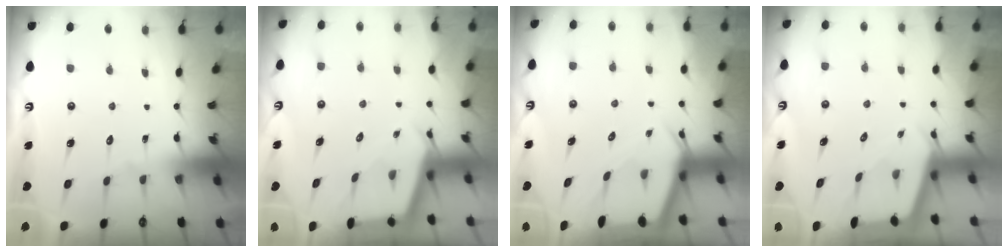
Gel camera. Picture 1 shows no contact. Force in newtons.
{"total": 2.6, "press": 2.6, "slide": 0.5}
{"total": 3.5, "press": 3.5, "slide": 0.4}
{"total": 2.4, "press": 2.4, "slide": 0.3}